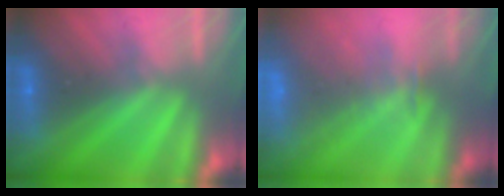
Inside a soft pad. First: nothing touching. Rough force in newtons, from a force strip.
{"total": 7.6}